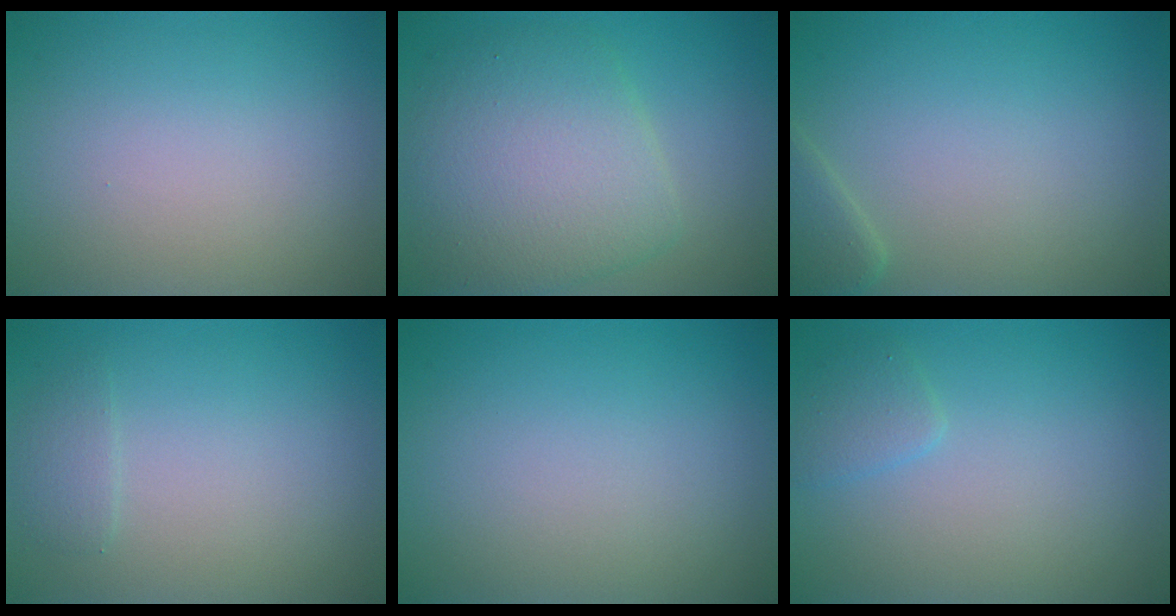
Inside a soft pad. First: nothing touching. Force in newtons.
{"total": 7.1, "press": 7.1, "slide": 0.2}
{"total": 1.8, "press": 1.8, "slide": 0.1}
{"total": 1.1, "press": 1.1, "slide": 0.2}
{"total": 0.0}
{"total": 1.4, "press": 1.4, "slide": 0.1}